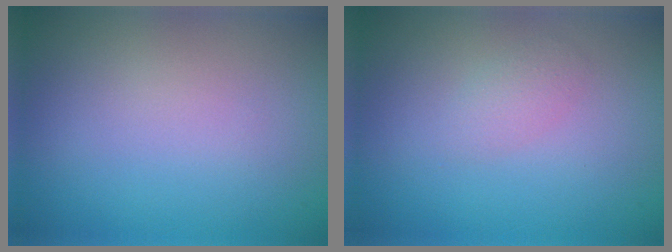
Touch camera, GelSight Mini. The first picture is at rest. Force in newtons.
{"total": 1.1, "press": 1.1, "slide": 0.1}